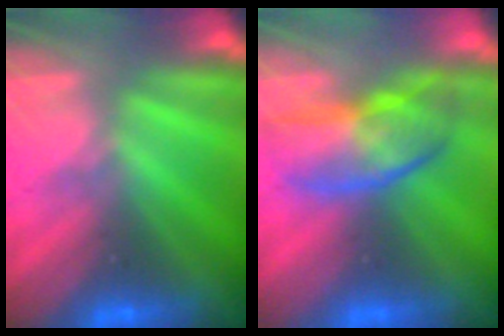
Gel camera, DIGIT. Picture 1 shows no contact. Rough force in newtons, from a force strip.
{"total": 2.7}